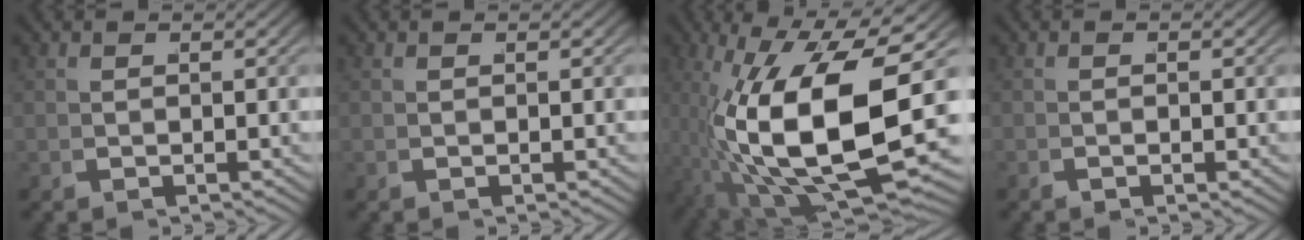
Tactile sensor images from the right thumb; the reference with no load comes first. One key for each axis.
{"total": 0.0}
{"total": 18.1, "fx": -1.9, "fy": 9.4, "fz": 15.4, "tx": -0.304, "ty": -0.069, "tz": 0.007}
{"total": 0.7, "fx": -0.7, "fy": -0.3, "fz": 0.0, "tx": 0.011, "ty": 0.003, "tz": -0.023}